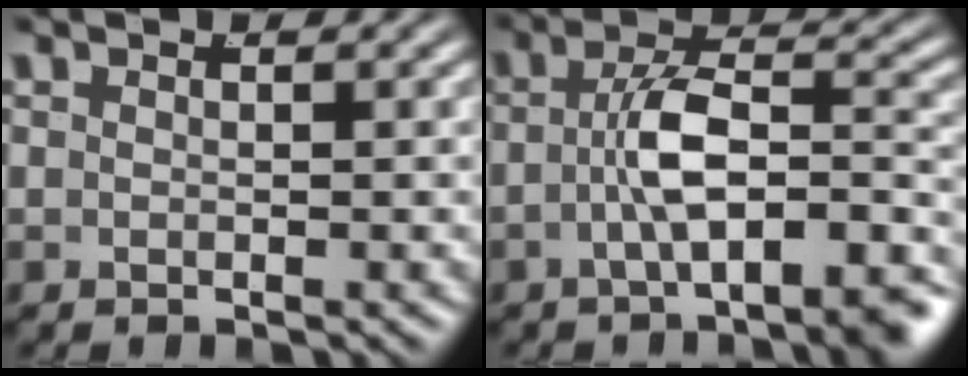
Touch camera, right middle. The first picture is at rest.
{"total": 6.3, "force": [-3.6, 2.0, 4.8], "torque": [-0.072, -0.004, -0.054]}